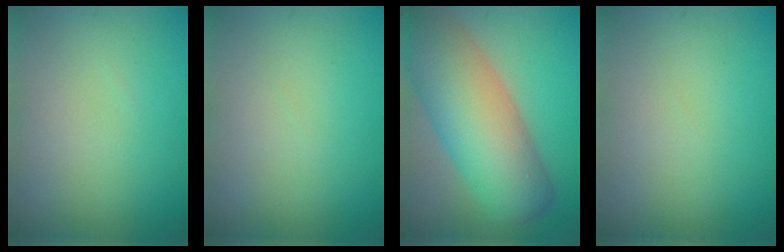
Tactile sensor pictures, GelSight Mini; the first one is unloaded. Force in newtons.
{"total": 0.0}
{"total": 10.9, "press": 10.9, "slide": 0.8}
{"total": 0.0}